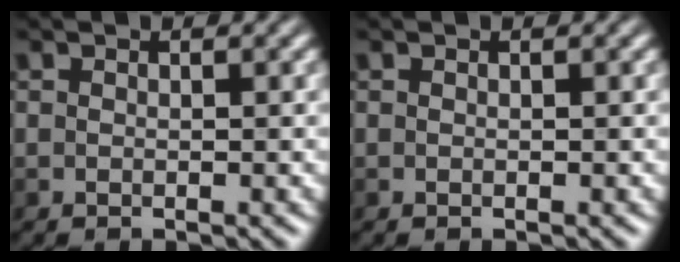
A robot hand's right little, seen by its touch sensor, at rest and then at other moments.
{"total": 0.0}